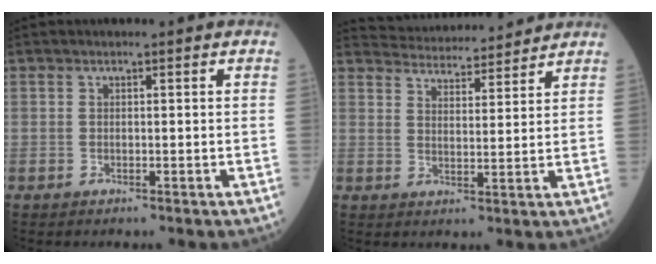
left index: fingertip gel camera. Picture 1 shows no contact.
{"total": 12.2, "force": [11.9, 1.7, 2.3], "torque": [-0.032, 0.017, 0.168]}